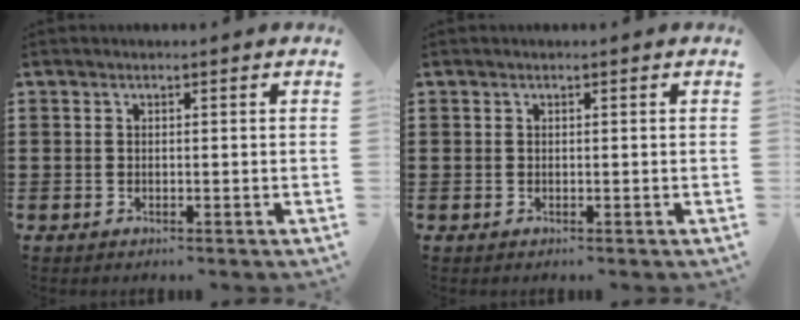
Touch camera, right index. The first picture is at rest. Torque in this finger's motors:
{"motor_torque": [-0.74, 0.69, -0.32, -0.10]}